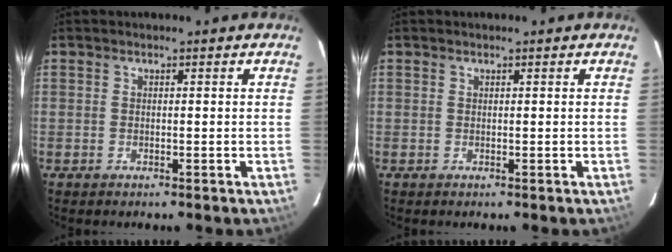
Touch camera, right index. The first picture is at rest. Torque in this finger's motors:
{"motor_torque": [-0.03, -0.05, 0.11, 0.01]}